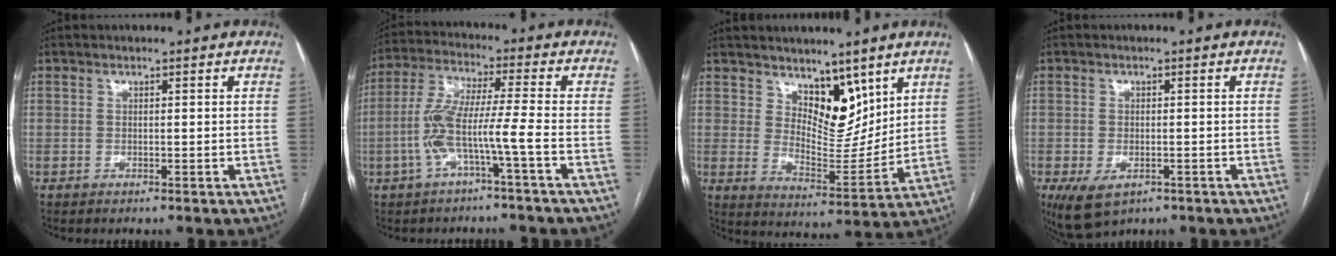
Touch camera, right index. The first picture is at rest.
{"total": 8.4, "force": [-3.0, -0.3, 7.8], "torque": [-0.170, 0.021, -0.060]}
{"total": 8.8, "force": [5.9, 4.4, 4.8], "torque": [-0.071, -0.010, 0.110]}
{"total": 5.6, "force": [-2.9, 3.2, 3.6], "torque": [-0.069, -0.009, -0.036]}